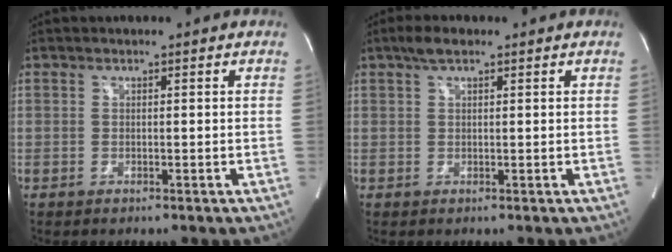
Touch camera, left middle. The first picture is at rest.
{"total": 2.6, "force": [1.7, 0.8, 1.7], "torque": [-0.038, 0.015, 0.033]}